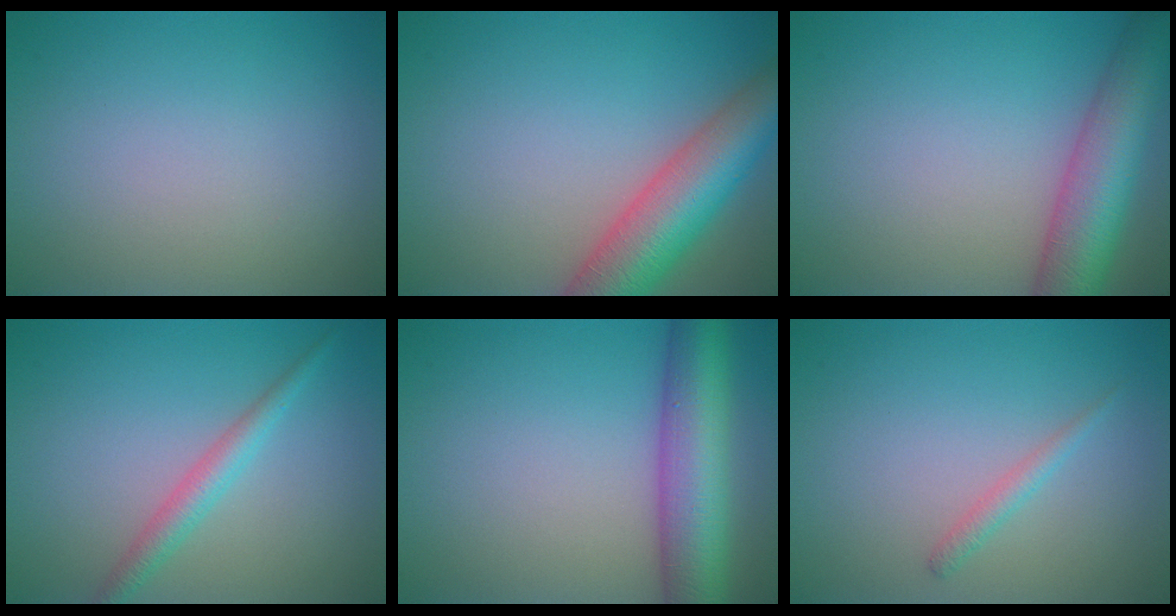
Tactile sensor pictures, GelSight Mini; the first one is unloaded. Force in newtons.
{"total": 8.5, "press": 8.5, "slide": 0.4}
{"total": 7.7, "press": 7.7, "slide": 0.4}
{"total": 2.3, "press": 2.3, "slide": 0.1}
{"total": 8.1, "press": 8.1, "slide": 0.3}
{"total": 1.2, "press": 1.2, "slide": 0.1}